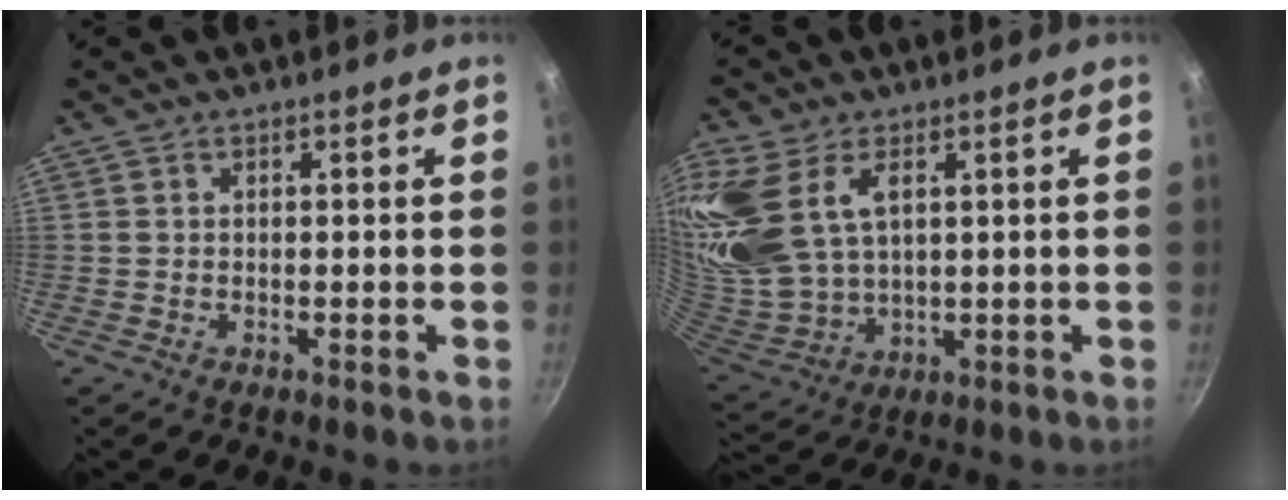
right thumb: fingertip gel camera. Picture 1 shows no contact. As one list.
[{"total": 19.4, "force": [7.0, 12.1, 13.4], "torque": [-0.292, -0.011, 0.152]}]